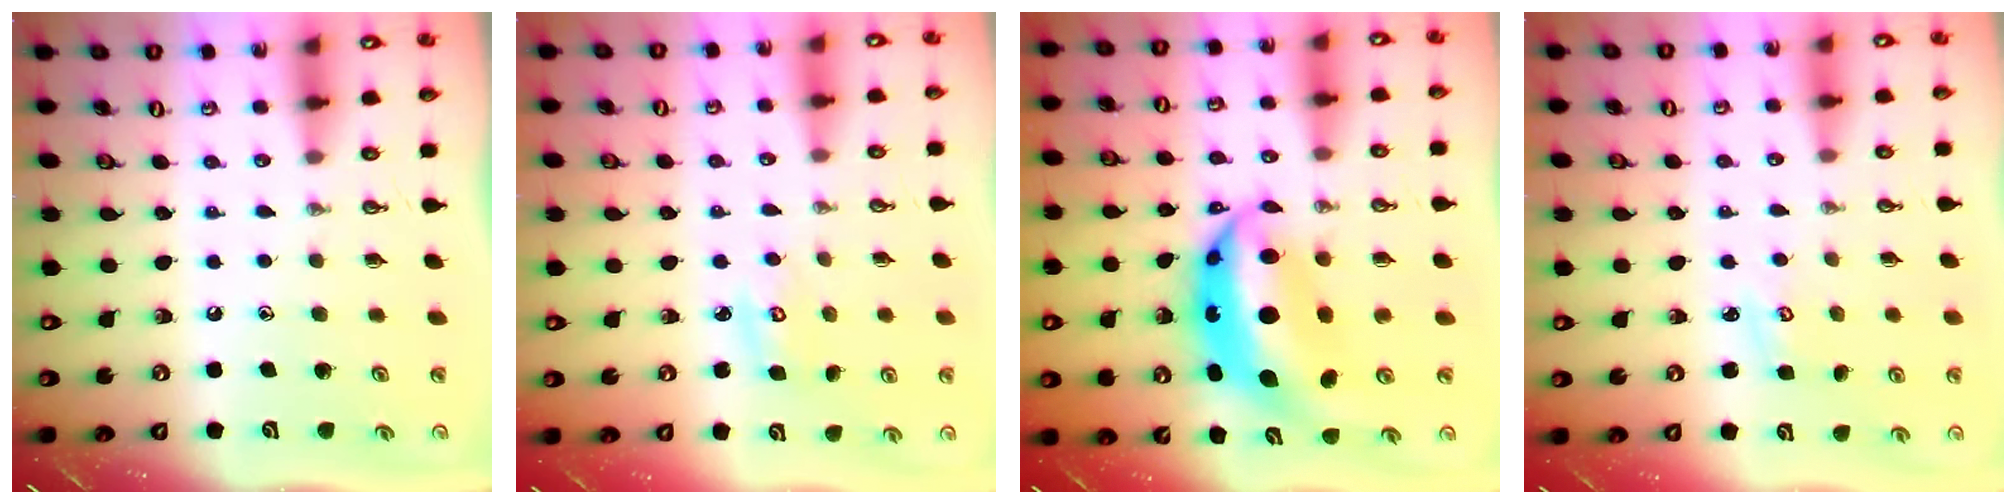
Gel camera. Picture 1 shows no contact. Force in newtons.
{"total": 4.0, "press": 4.0, "slide": 0.3}
{"total": 13.4, "press": 13.4, "slide": 1.0}
{"total": 3.0, "press": 3.0, "slide": 0.3}